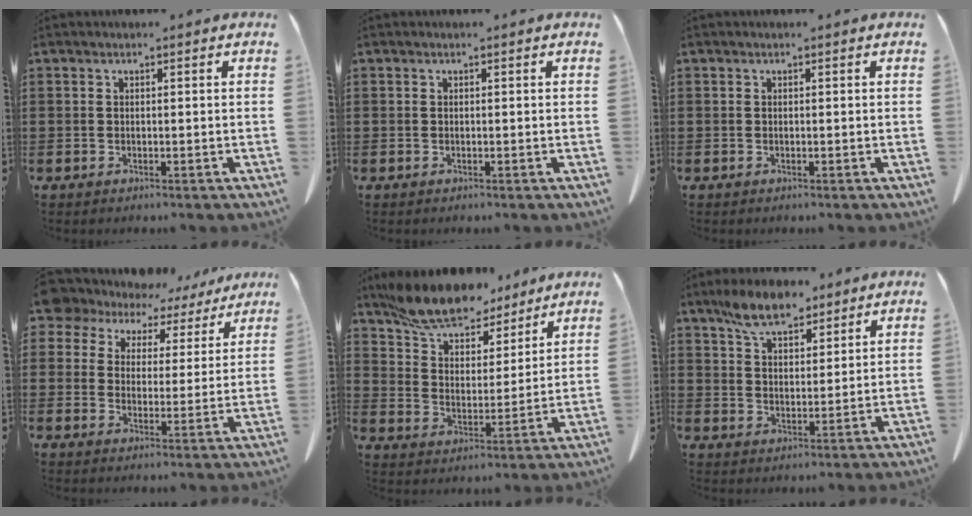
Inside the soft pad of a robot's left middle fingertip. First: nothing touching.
{"total": 0.0}
{"total": 0.0}
{"total": 6.7, "force": [6.0, 2.8, 1.0], "torque": [-0.052, -0.032, 0.109]}
{"total": 9.5, "force": [8.8, 2.2, 2.8], "torque": [-0.094, -0.046, 0.165]}
{"total": 7.7, "force": [6.1, 3.1, 3.5], "torque": [-0.081, -0.006, 0.113]}